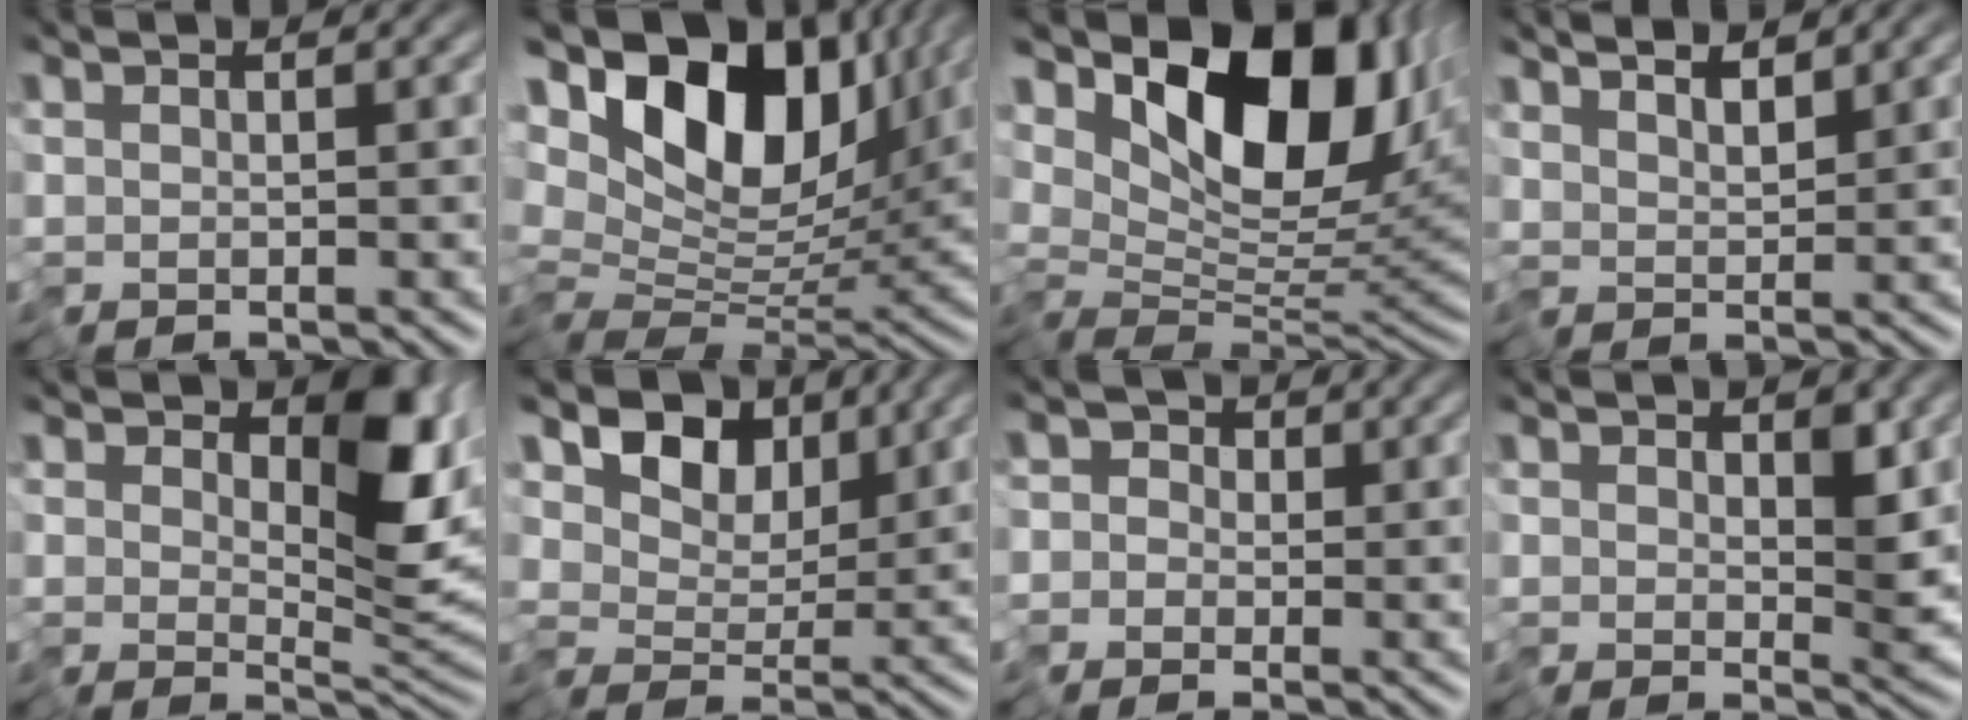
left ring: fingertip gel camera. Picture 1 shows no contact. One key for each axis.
{"total": 13.7, "fx": 5.3, "fy": 7.5, "fz": 10.1, "tx": -0.178, "ty": 0.030, "tz": 0.086}
{"total": 11.6, "fx": 5.2, "fy": 5.8, "fz": 8.7, "tx": -0.127, "ty": -0.001, "tz": 0.090}
{"total": 2.7, "fx": 2.5, "fy": 0.2, "fz": 1.0, "tx": -0.024, "ty": 0.007, "tz": 0.042}
{"total": 6.9, "fx": 2.5, "fy": 3.7, "fz": 5.3, "tx": -0.083, "ty": -0.014, "tz": 0.038}
{"total": 5.7, "fx": 2.9, "fy": 3.7, "fz": 3.2, "tx": -0.053, "ty": -0.003, "tz": 0.032}
{"total": 2.6, "fx": -0.8, "fy": 2.4, "fz": 0.5, "tx": 0.019, "ty": 0.020, "tz": -0.035}
{"total": 3.1, "fx": 1.2, "fy": 1.7, "fz": 2.2, "tx": -0.043, "ty": -0.004, "tz": 0.023}